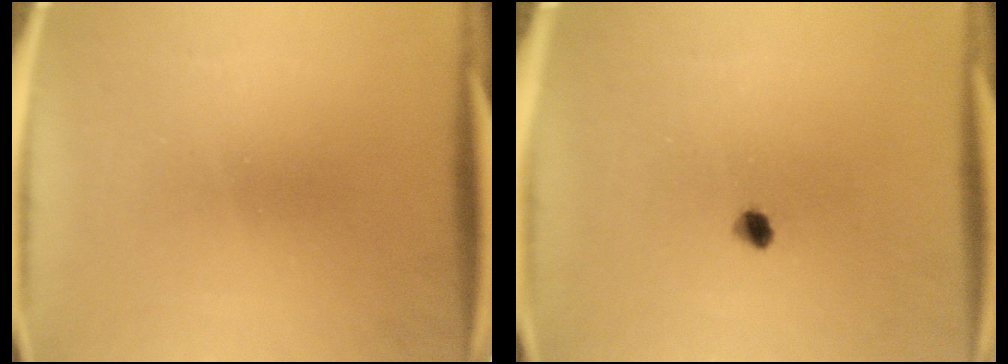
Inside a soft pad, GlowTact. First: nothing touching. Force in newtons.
{"total": 1.9}